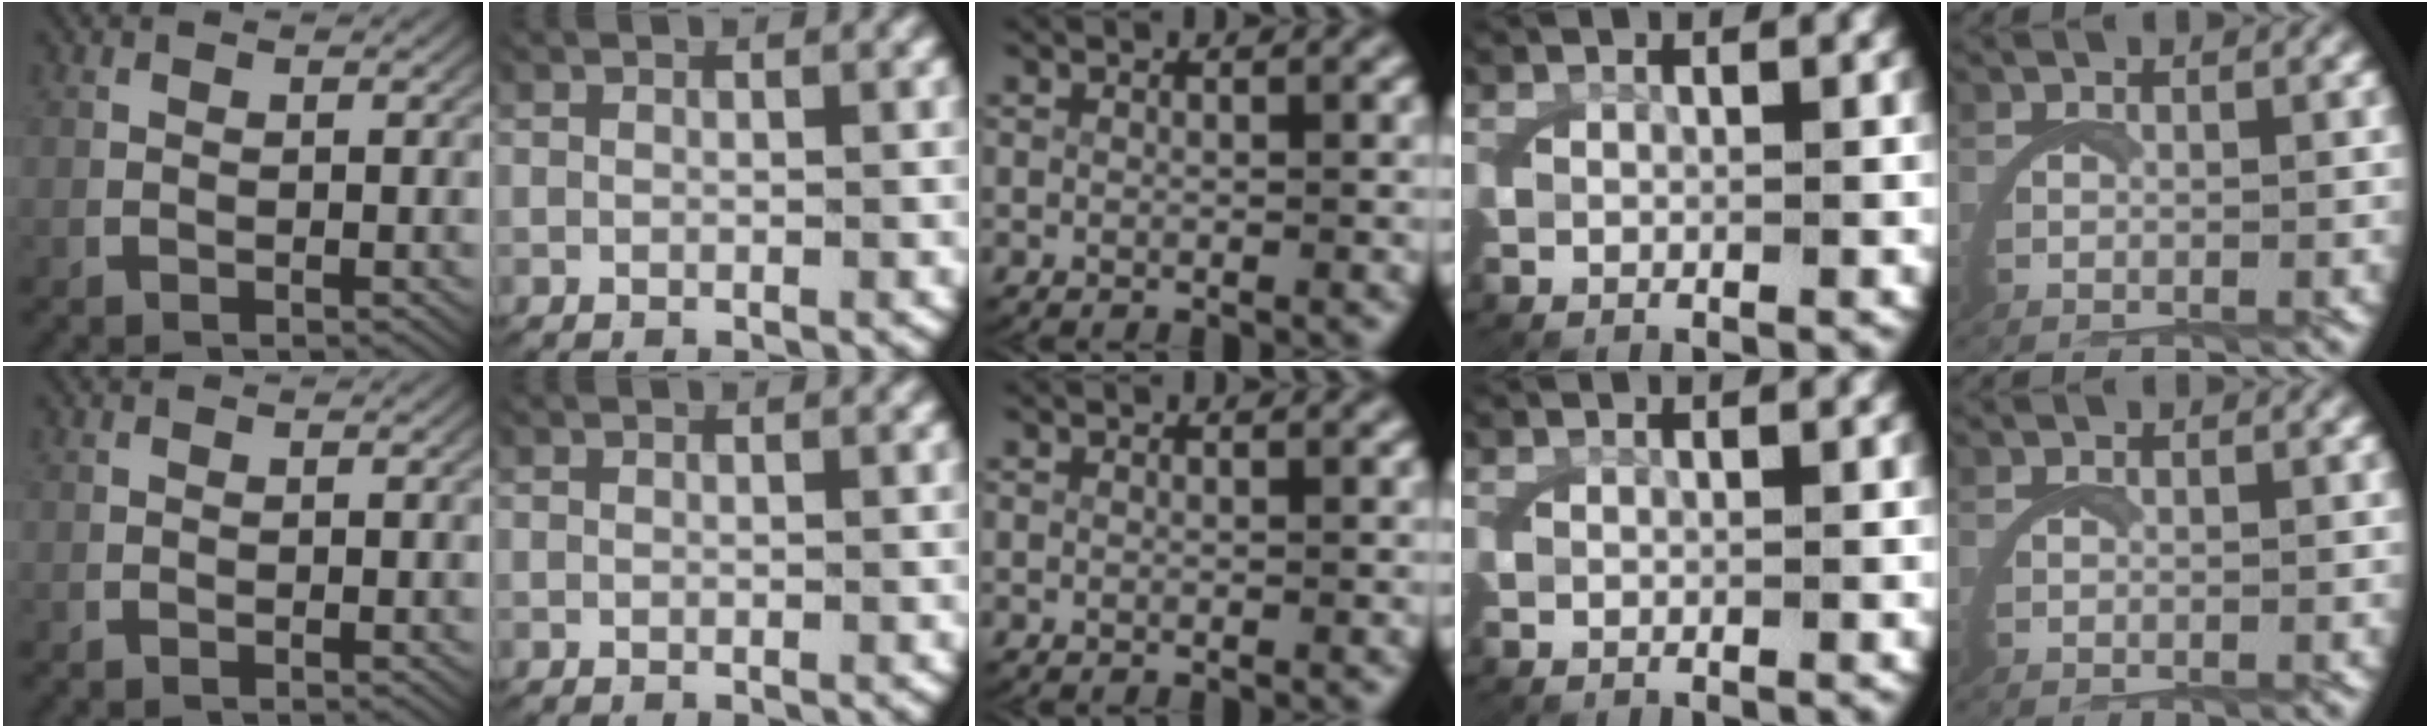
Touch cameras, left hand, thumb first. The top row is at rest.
{}